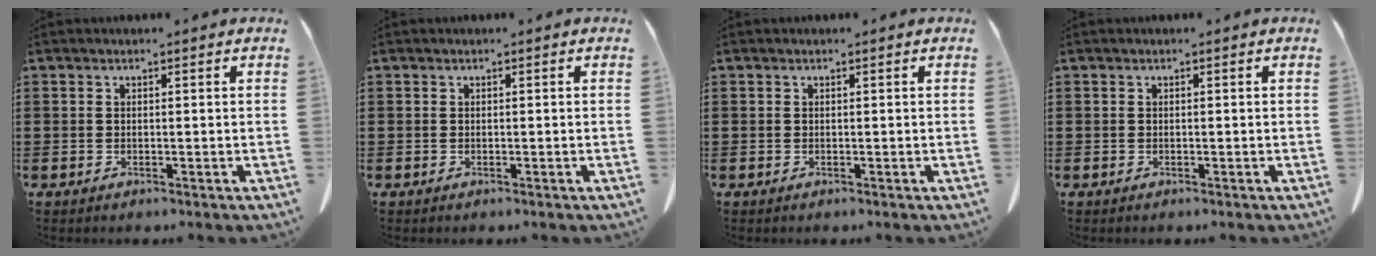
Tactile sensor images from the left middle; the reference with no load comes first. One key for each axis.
{"total": 0.0}
{"total": 0.0}
{"total": 0.0}